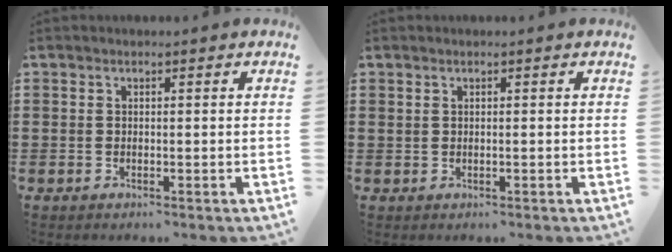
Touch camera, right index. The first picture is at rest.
{"total": 1.7, "force": [1.4, 0.7, 0.6], "torque": [-0.017, 0.004, 0.028]}